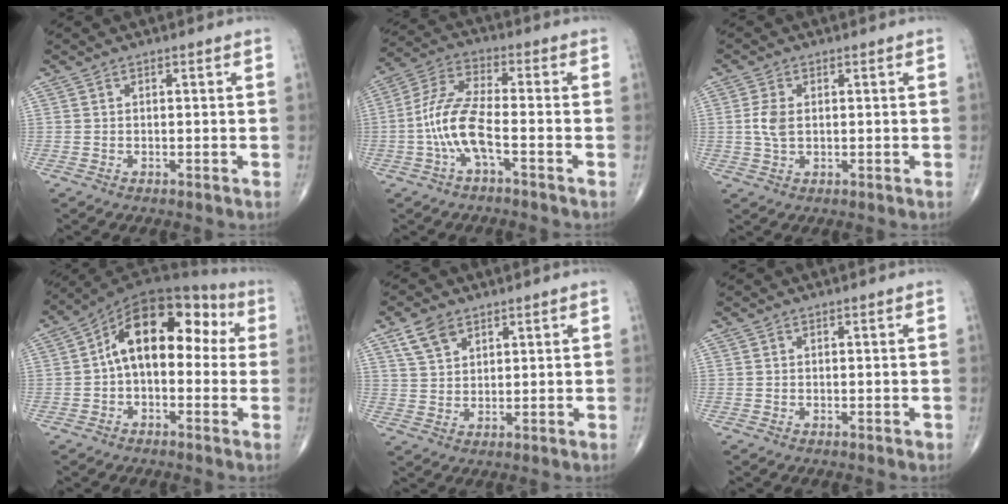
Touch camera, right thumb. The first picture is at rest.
{"total": 9.9, "force": [-3.0, 3.0, 8.9], "torque": [-0.200, 0.037, -0.062]}
{"total": 3.9, "force": [0.3, 2.4, 3.1], "torque": [-0.070, 0.002, 0.006]}
{"total": 15.4, "force": [1.5, 9.2, 12.2], "torque": [-0.158, 0.057, 0.010]}
{"total": 5.7, "force": [3.4, 3.4, 3.0], "torque": [-0.045, -0.013, 0.069]}
{"total": 0.0}